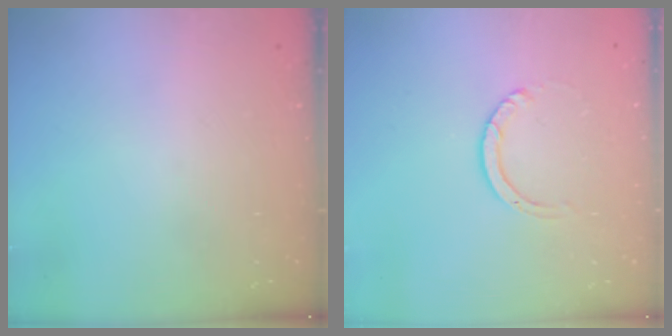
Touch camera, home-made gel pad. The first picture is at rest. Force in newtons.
{"total": 3.5, "press": 3.5, "slide": 0.2}